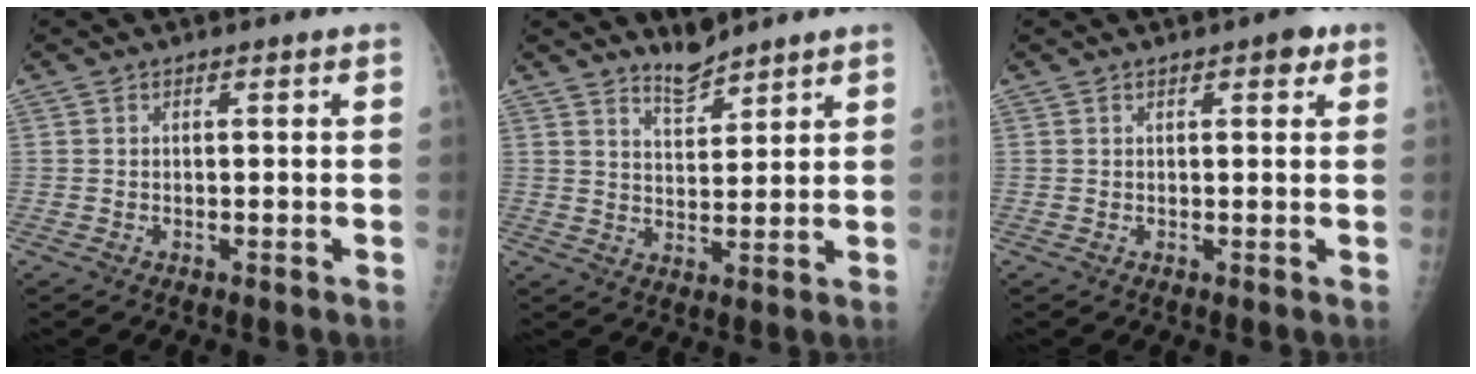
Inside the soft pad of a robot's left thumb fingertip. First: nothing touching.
{"total": 4.2, "force": [4.0, 0.9, 1.0], "torque": [-0.007, -0.038, 0.075]}
{"total": 2.4, "force": [1.2, 1.0, 1.9], "torque": [-0.016, 0.000, 0.011]}